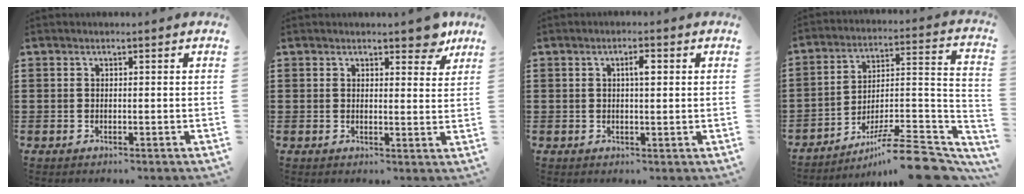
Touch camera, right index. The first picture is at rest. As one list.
[{"total": 3.9, "force": [3.3, 1.4, 1.7], "torque": [-0.009, -0.009, 0.055]}, {"total": 2.4, "force": [0.5, 0.6, 2.2], "torque": [-0.036, 0.003, 0.004]}, {"total": 10.6, "force": [-8.4, 1.6, 6.4], "torque": [-0.085, 0.026, -0.156]}]